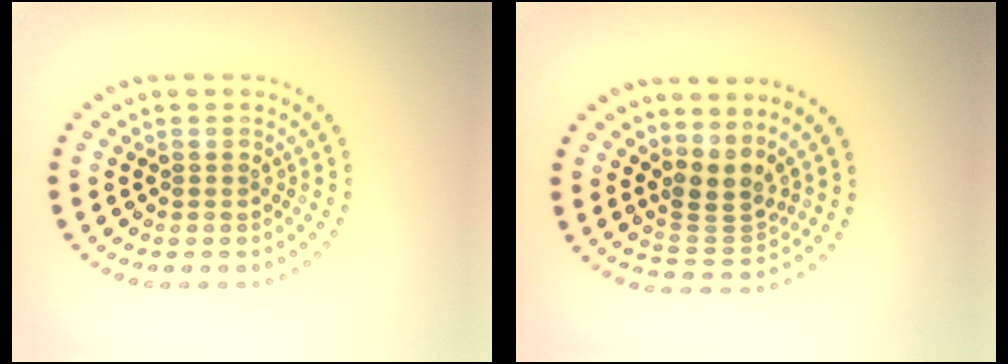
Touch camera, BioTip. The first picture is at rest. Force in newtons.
{"total": 2.8, "press": 2.0, "slide": 2.0}